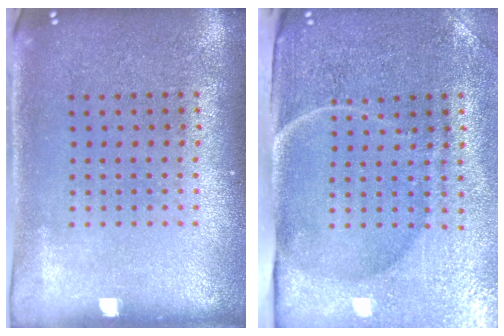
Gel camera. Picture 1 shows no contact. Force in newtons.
{"total": 4.7, "press": 3.9, "slide": 2.6}